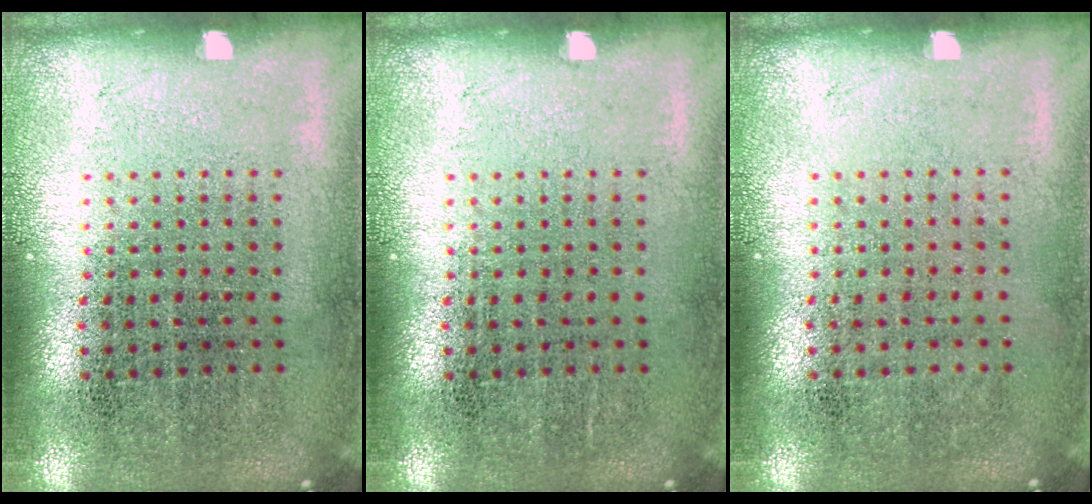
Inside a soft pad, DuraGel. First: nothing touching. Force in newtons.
{"total": 0.0}
{"total": 0.0}